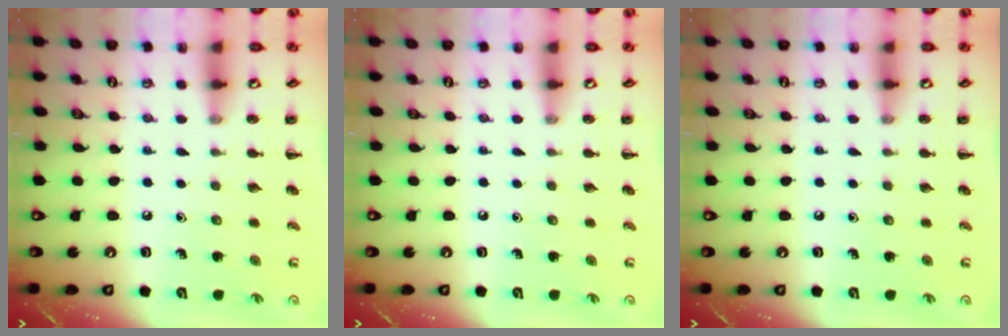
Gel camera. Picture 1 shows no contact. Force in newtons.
{"total": 0.0}
{"total": 0.0}